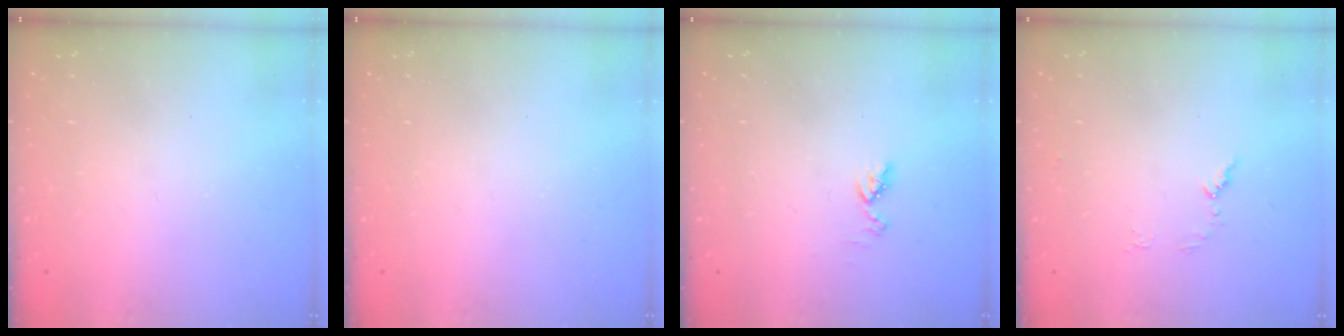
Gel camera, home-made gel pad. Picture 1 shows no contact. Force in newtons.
{"total": 0.0}
{"total": 4.7, "press": 4.6, "slide": 0.6}
{"total": 4.6, "press": 4.5, "slide": 0.5}